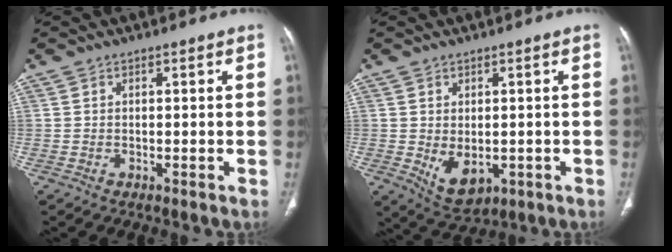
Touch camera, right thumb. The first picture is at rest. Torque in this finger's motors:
{"motor_torque": [-0.30, 0.38, -0.18, 0.21, 0.16]}